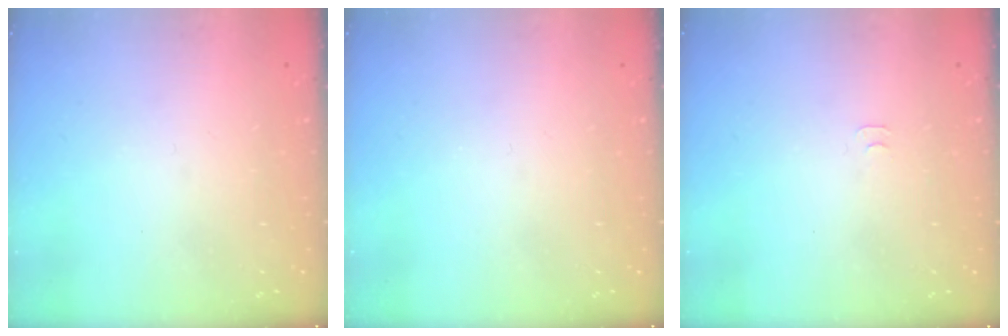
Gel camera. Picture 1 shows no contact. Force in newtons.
{"total": 0.0}
{"total": 3.1, "press": 3.0, "slide": 0.5}